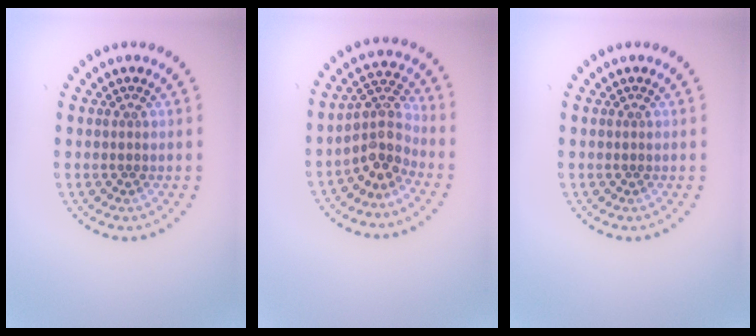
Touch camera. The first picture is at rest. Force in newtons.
{"total": 3.8, "press": 2.8, "slide": 2.6}
{"total": 0.0}